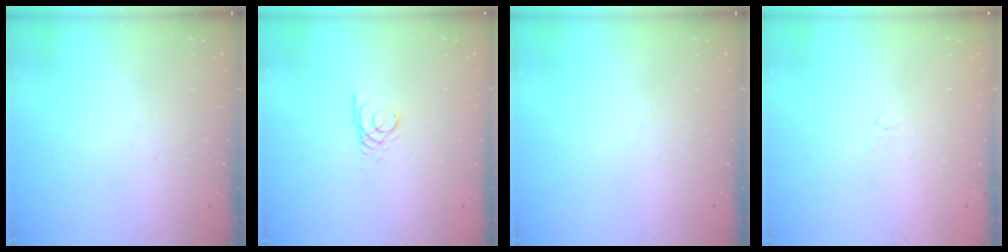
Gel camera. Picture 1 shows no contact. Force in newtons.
{"total": 2.4, "press": 2.4, "slide": 0.4}
{"total": 0.0}
{"total": 0.7, "press": 0.5, "slide": 0.4}